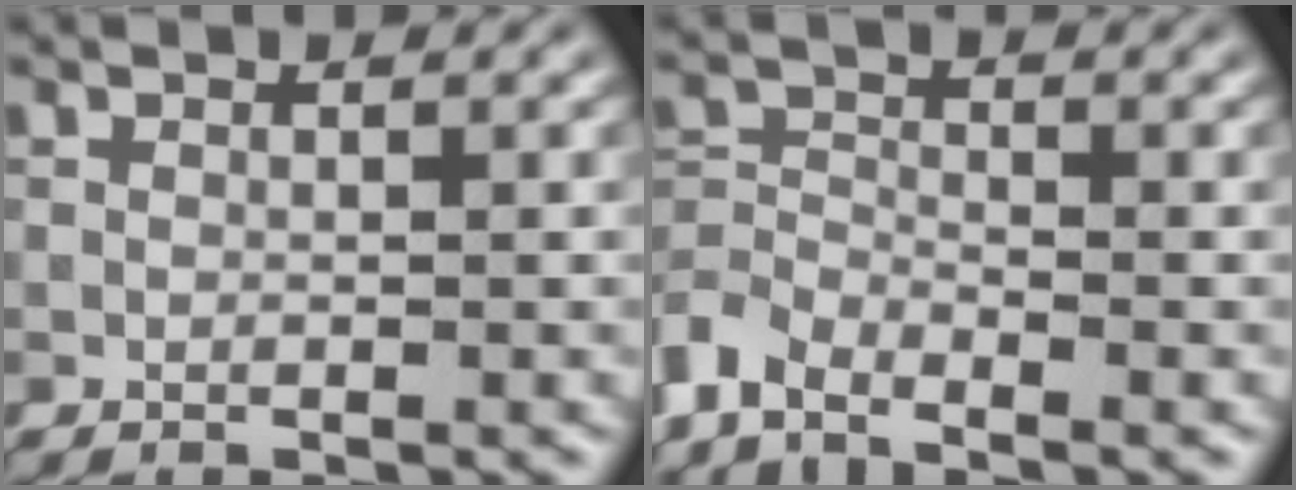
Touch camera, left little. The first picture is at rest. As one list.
[{"total": 3.8, "force": [-3.1, 1.5, 1.7], "torque": [-0.040, -0.006, -0.074]}]